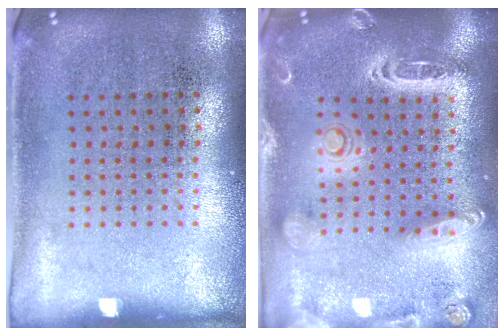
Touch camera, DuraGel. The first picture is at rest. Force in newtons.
{"total": 2.5, "press": 2.2, "slide": 1.1}